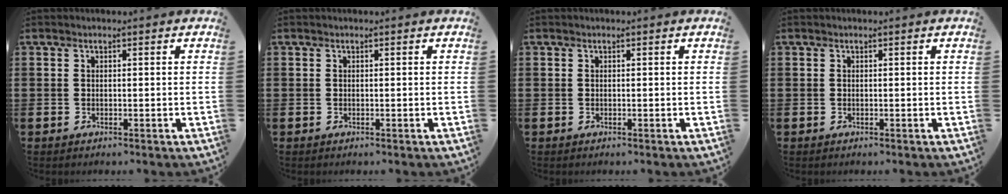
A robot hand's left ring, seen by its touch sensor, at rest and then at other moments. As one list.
[{"total": 0.0}, {"total": 0.0}, {"total": 0.0}]